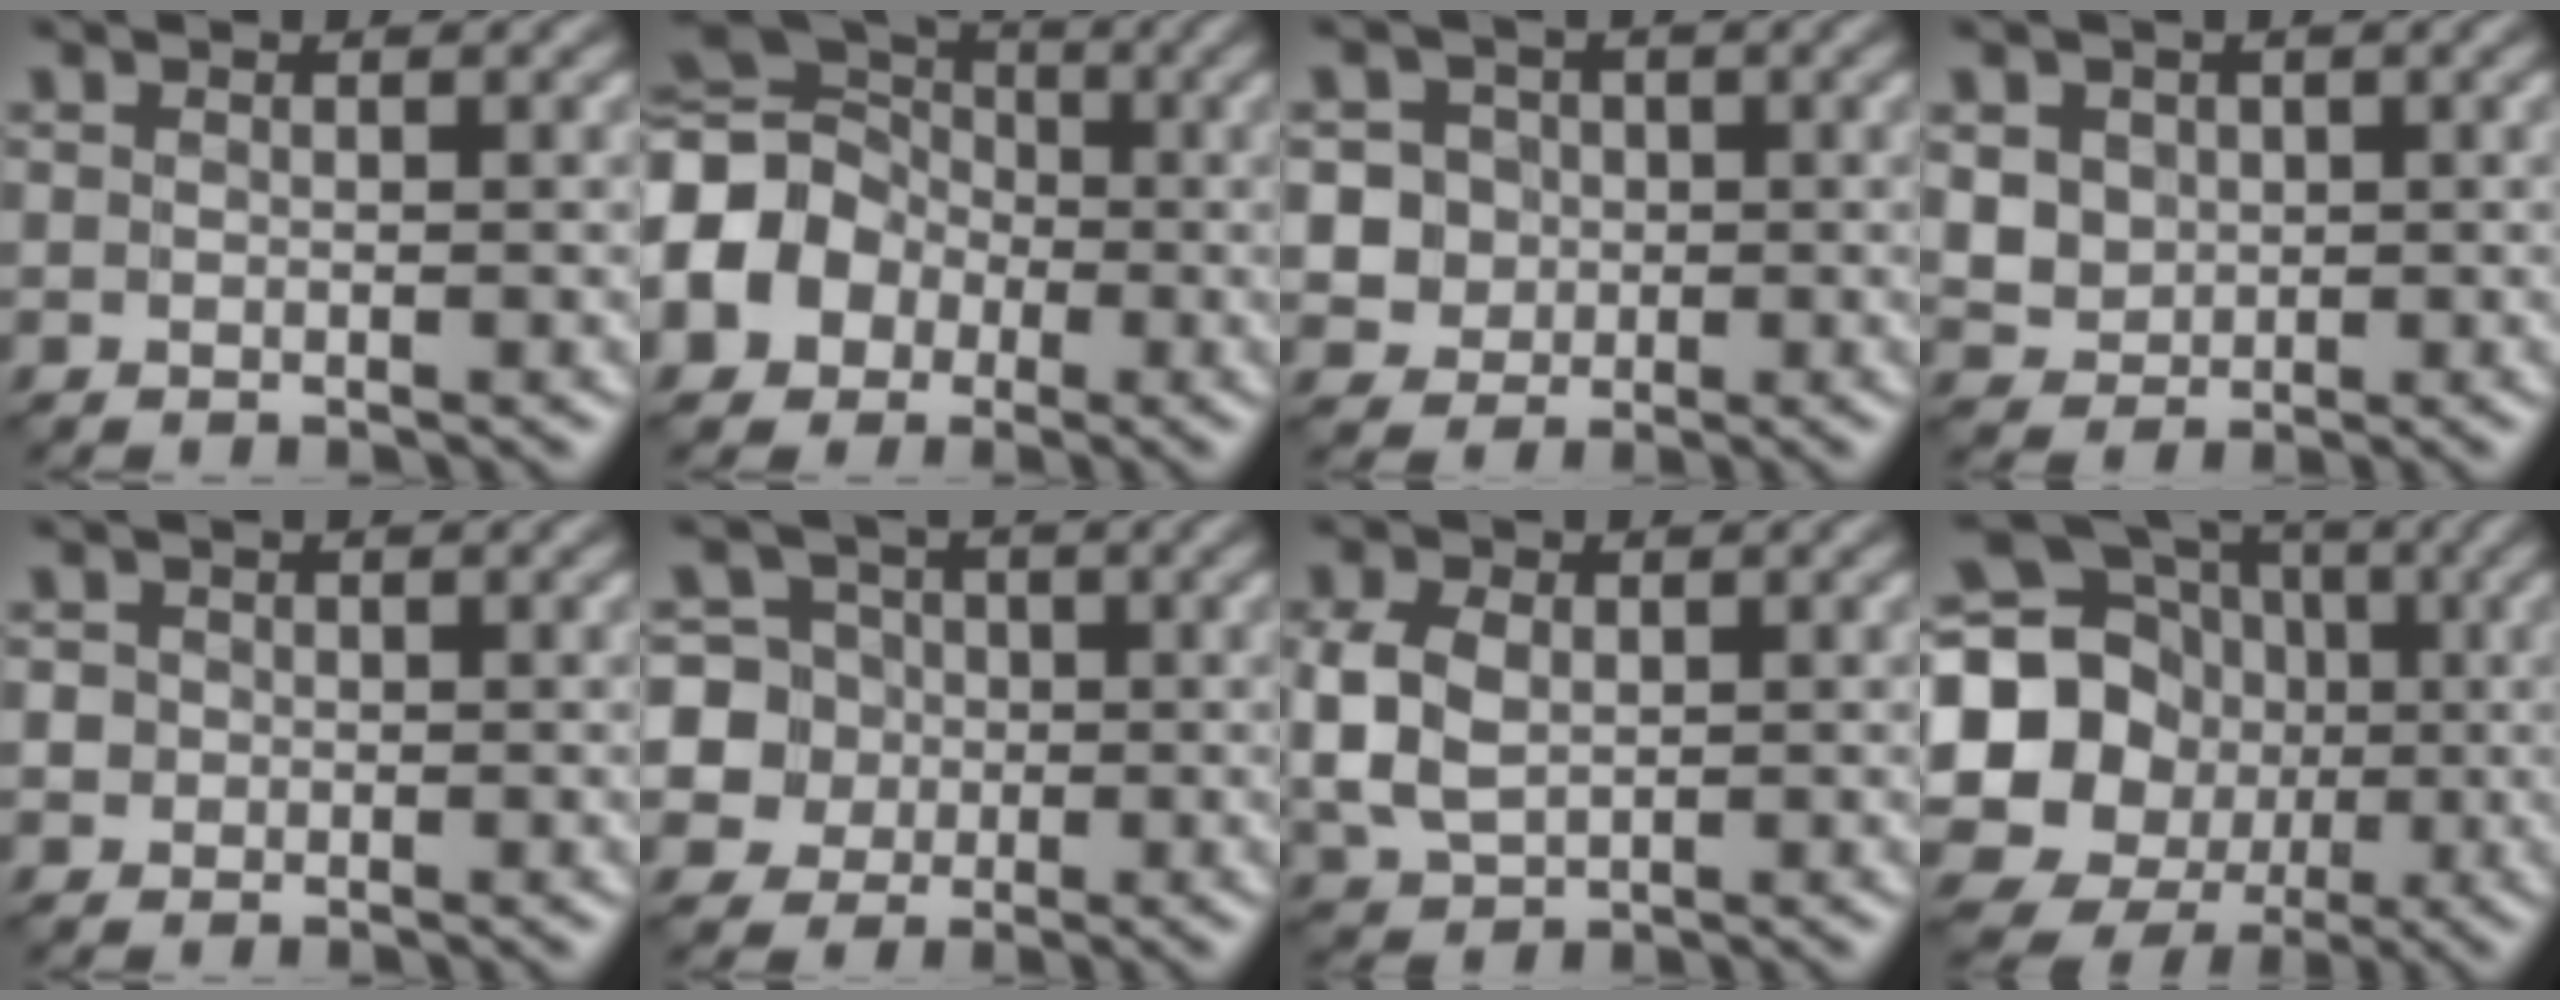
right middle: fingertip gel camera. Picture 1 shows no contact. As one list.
[{"total": 10.7, "force": [-1.6, 9.3, 5.2], "torque": [-0.112, 0.007, -0.068]}, {"total": 5.4, "force": [0.4, 5.2, 1.4], "torque": [-0.012, 0.031, -0.008]}, {"total": 3.4, "force": [1.1, 3.0, 1.2], "torque": [-0.031, 0.005, 0.024]}, {"total": 1.4, "force": [0.2, 1.3, 0.2], "torque": [0.011, 0.009, -0.004]}, {"total": 7.7, "force": [-0.3, 7.5, 1.5], "torque": [-0.029, 0.023, -0.019]}, {"total": 4.2, "force": [0.7, 3.1, 2.7], "torque": [-0.069, 0.005, 0.015]}, {"total": 18.9, "force": [0.2, 17.5, 7.1], "torque": [-0.168, 0.015, -0.036]}]